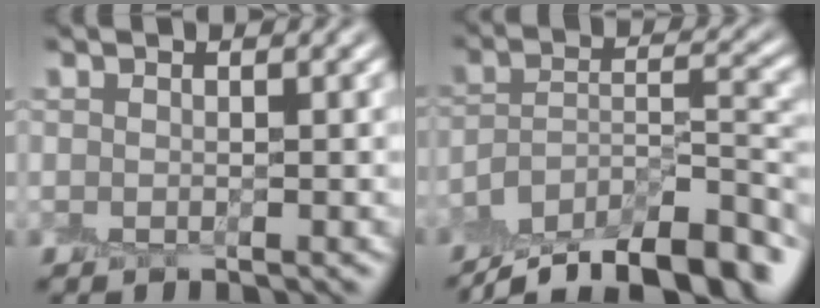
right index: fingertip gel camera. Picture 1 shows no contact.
{"total": 13.3, "force": [-10.5, 4.5, 6.8], "torque": [-0.119, 0.011, -0.160]}